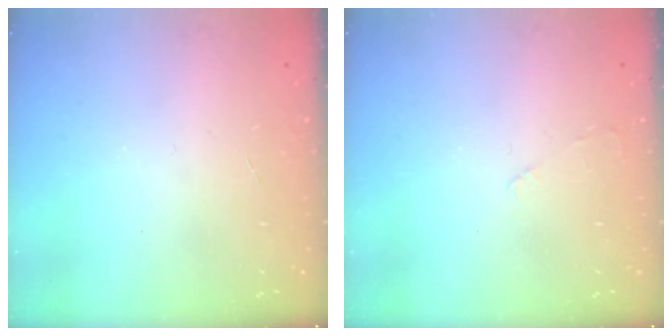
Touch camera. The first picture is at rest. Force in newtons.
{"total": 2.4, "press": 2.4, "slide": 0.4}